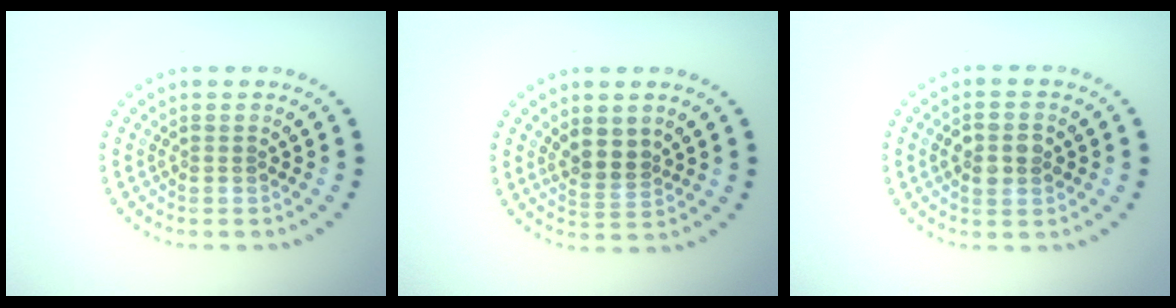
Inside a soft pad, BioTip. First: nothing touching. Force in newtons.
{"total": 2.7, "press": 2.4, "slide": 1.2}
{"total": 2.9, "press": 2.9, "slide": 0.2}